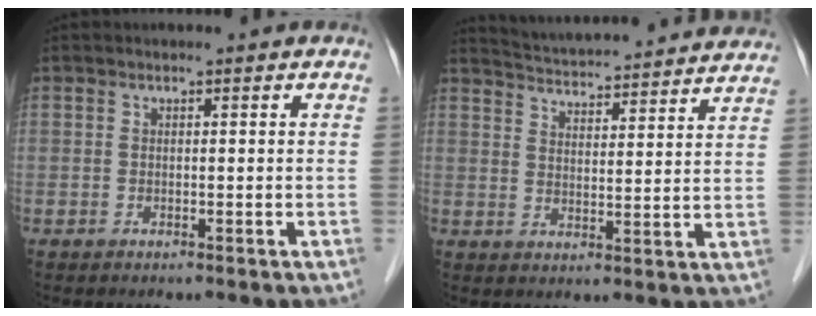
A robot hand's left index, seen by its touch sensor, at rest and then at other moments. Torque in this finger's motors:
{"motor_torque": [-0.44, -0.98, 0.18, 0.03]}